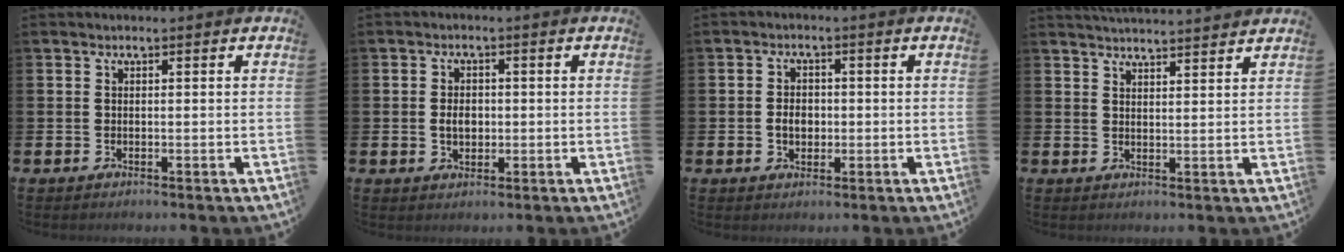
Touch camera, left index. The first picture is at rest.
{"total": 2.8, "force": [0.0, 2.1, 1.9], "torque": [-0.022, 0.002, -0.007]}
{"total": 2.9, "force": [-0.3, 2.2, 1.8], "torque": [-0.020, 0.000, -0.013]}
{"total": 3.2, "force": [3.1, -0.4, 0.1], "torque": [-0.007, -0.019, 0.057]}